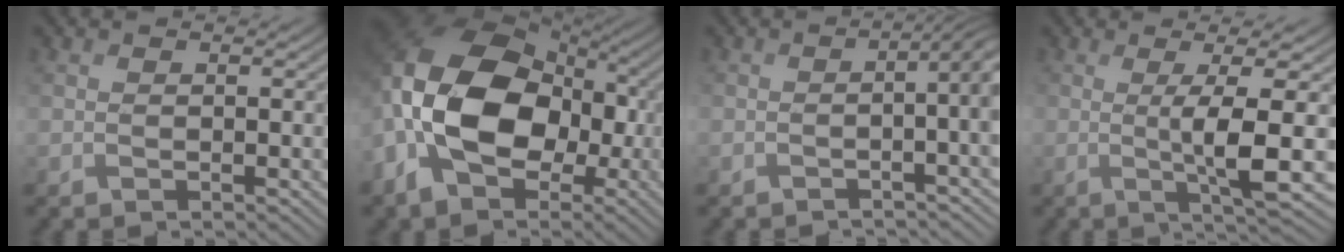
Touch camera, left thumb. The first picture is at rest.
{"total": 17.2, "force": [-3.1, 11.6, 12.4], "torque": [-0.256, -0.011, -0.068]}
{"total": 5.5, "force": [-1.3, 1.2, 5.2], "torque": [-0.061, 0.003, -0.028]}
{"total": 6.7, "force": [-0.1, 0.8, 6.6], "torque": [-0.125, 0.006, -0.002]}